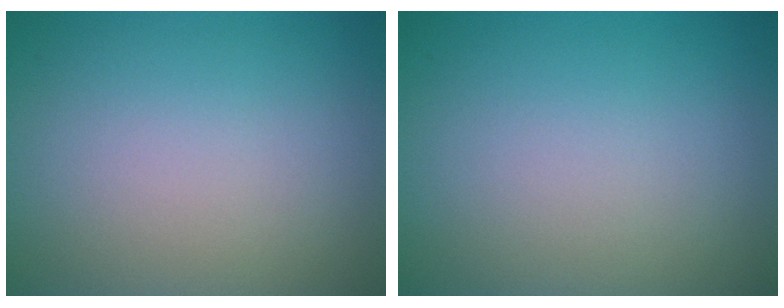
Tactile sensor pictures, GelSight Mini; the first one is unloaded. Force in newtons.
{"total": 0.0}